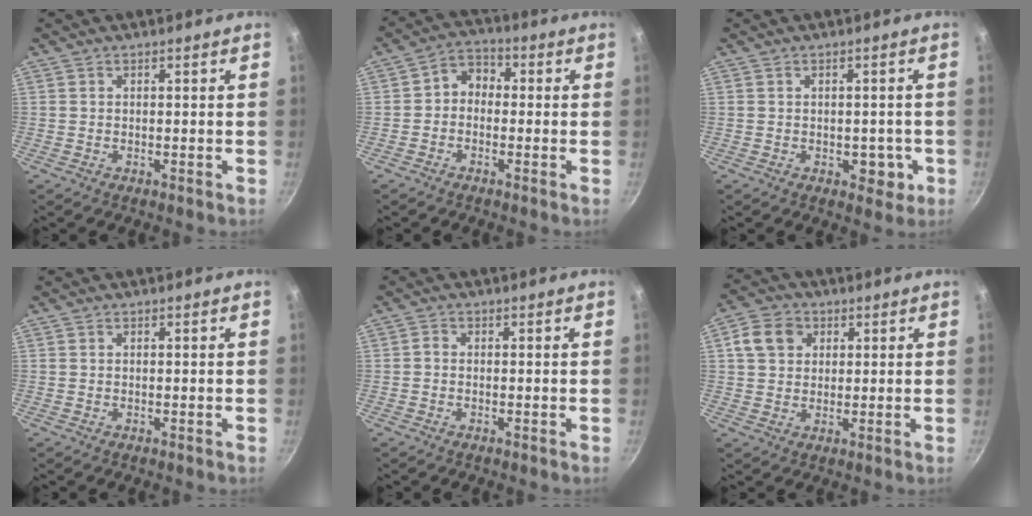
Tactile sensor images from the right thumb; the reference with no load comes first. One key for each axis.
{"total": 5.0, "fx": -0.7, "fy": 4.1, "fz": 2.9, "tx": -0.025, "ty": 0.023, "tz": -0.028}
{"total": 4.1, "fx": -1.0, "fy": 2.8, "fz": 2.8, "tx": -0.004, "ty": 0.005, "tz": -0.010}
{"total": 0.0}
{"total": 1.0, "fx": -0.4, "fy": 0.7, "fz": 0.6, "tx": -0.011, "ty": 0.006, "tz": -0.010}
{"total": 7.0, "fx": 2.1, "fy": 5.8, "fz": 3.4, "tx": -0.038, "ty": 0.006, "tz": 0.028}